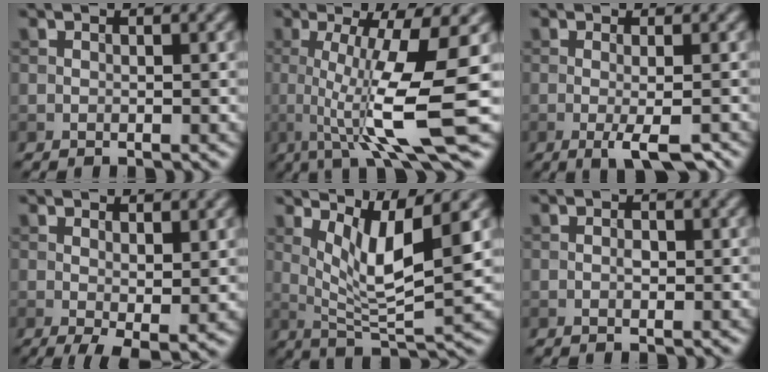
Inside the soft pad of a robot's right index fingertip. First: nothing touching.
{"total": 9.7, "force": [-0.3, 1.8, 9.5], "torque": [-0.144, -0.011, -0.002]}
{"total": 3.5, "force": [-1.2, 0.6, 3.2], "torque": [-0.054, -0.003, -0.021]}
{"total": 3.2, "force": [0.1, 0.9, 3.1], "torque": [-0.051, -0.011, 0.007]}
{"total": 6.4, "force": [2.5, 1.4, 5.8], "torque": [-0.104, -0.013, 0.052]}
{"total": 0.8, "force": [-0.1, 0.5, 0.6], "torque": [-0.010, 0.002, -0.004]}